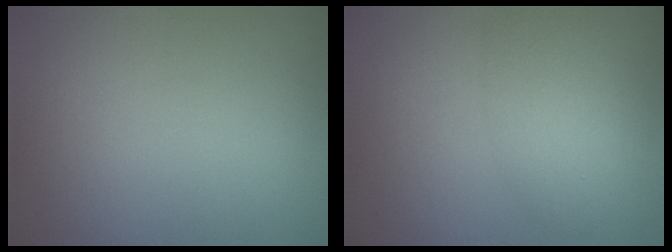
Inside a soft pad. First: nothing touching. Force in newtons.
{"total": 3.9, "press": 3.9, "slide": 0.2}